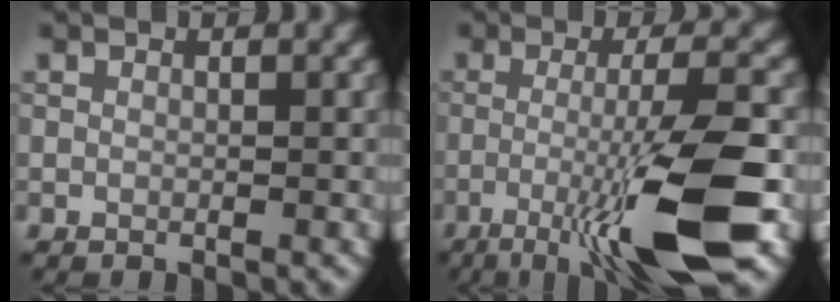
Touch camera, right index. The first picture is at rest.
{"total": 9.6, "force": [-3.7, 1.1, 8.8], "torque": [-0.134, 0.004, -0.072]}